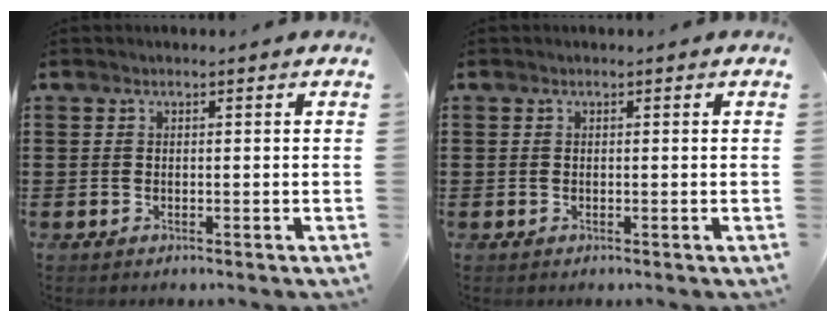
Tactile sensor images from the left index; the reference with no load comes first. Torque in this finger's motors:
{"motor_torque": [0.00, 0.00, 0.00, -0.01]}